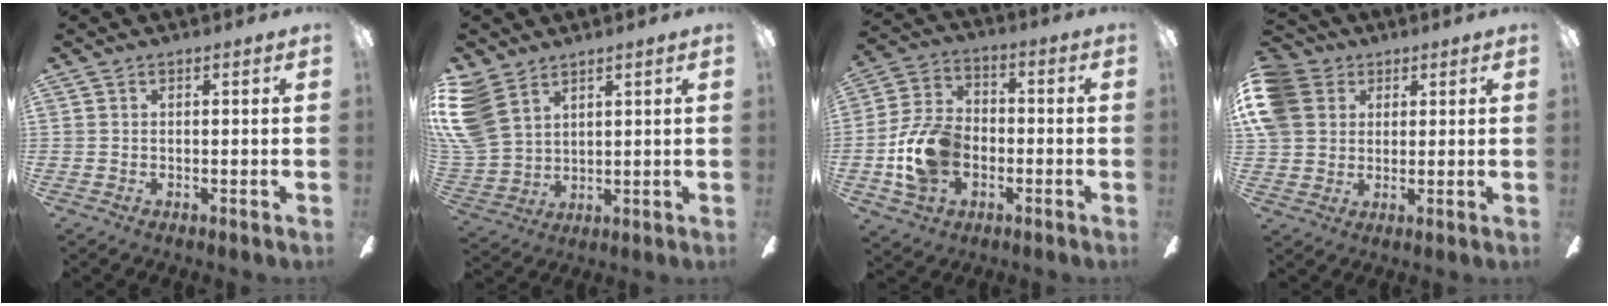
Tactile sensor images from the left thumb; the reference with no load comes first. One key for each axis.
{"total": 12.6, "fx": 6.7, "fy": 8.3, "fz": 6.7, "tx": -0.178, "ty": -0.014, "tz": 0.133}
{"total": 13.8, "fx": -3.4, "fy": 10.0, "fz": 8.8, "tx": -0.190, "ty": 0.021, "tz": -0.059}
{"total": 10.7, "fx": 3.8, "fy": 9.0, "fz": 4.2, "tx": -0.107, "ty": 0.002, "tz": 0.076}